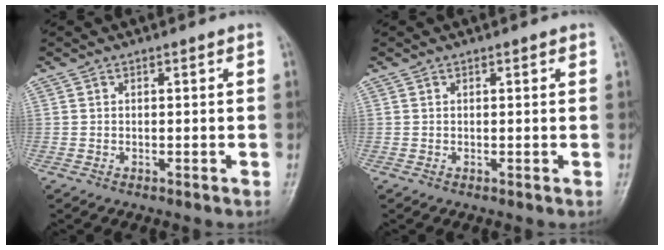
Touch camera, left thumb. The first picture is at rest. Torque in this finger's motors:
{"motor_torque": [-0.14, -0.07, -0.35, -0.14, 0.01]}